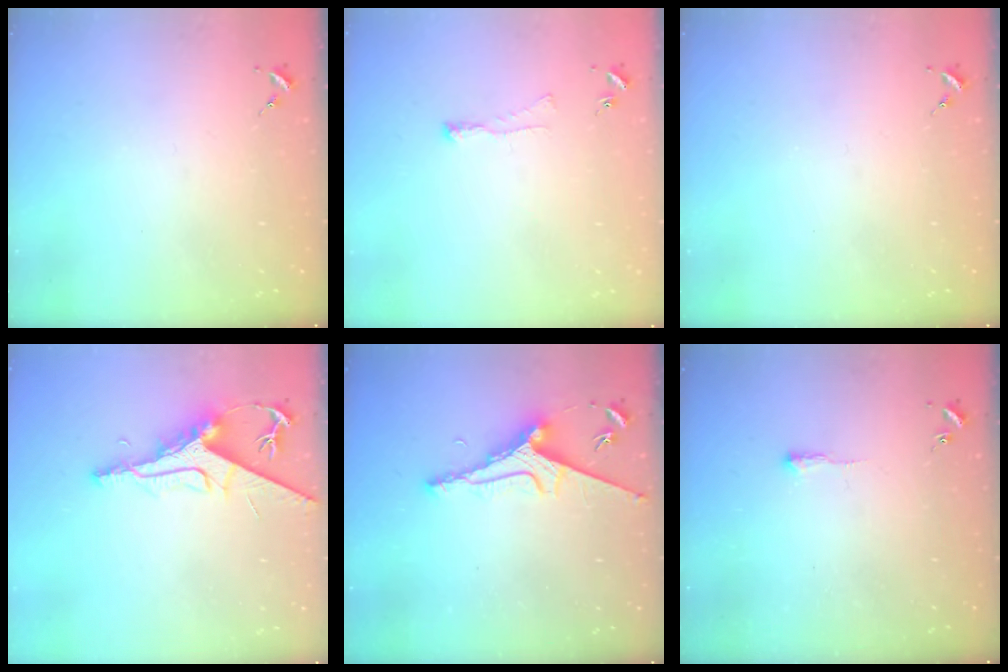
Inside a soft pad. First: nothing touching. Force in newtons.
{"total": 2.7, "press": 2.6, "slide": 0.7}
{"total": 0.0}
{"total": 10.1, "press": 10.1, "slide": 1.1}
{"total": 8.4, "press": 8.3, "slide": 0.9}
{"total": 2.4, "press": 2.4, "slide": 0.4}